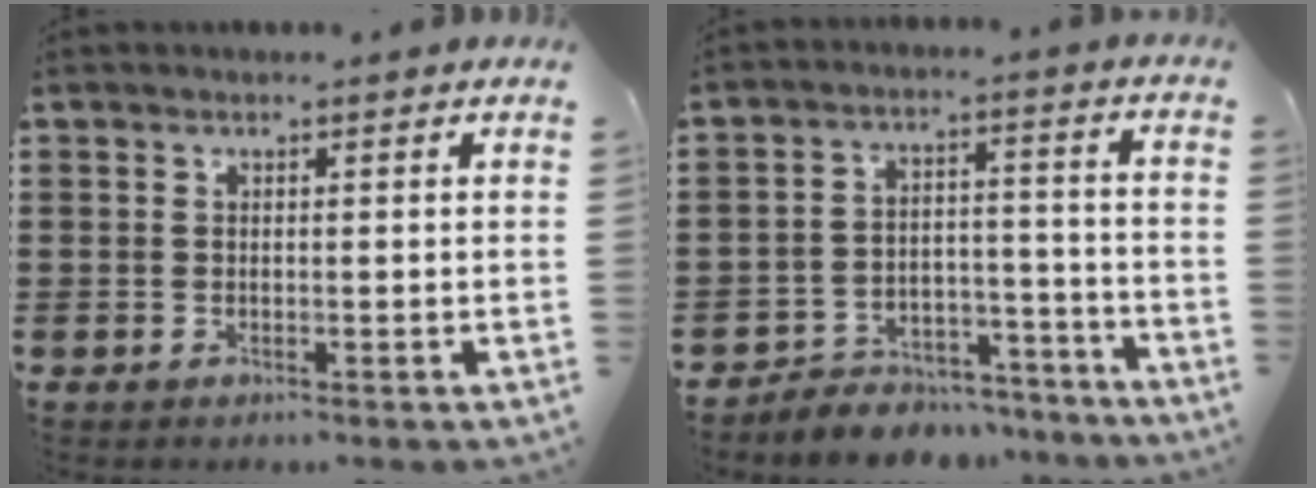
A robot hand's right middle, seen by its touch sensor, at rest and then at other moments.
{"total": 6.2, "force": [-6.0, 1.4, 0.1], "torque": [0.001, 0.023, -0.122]}